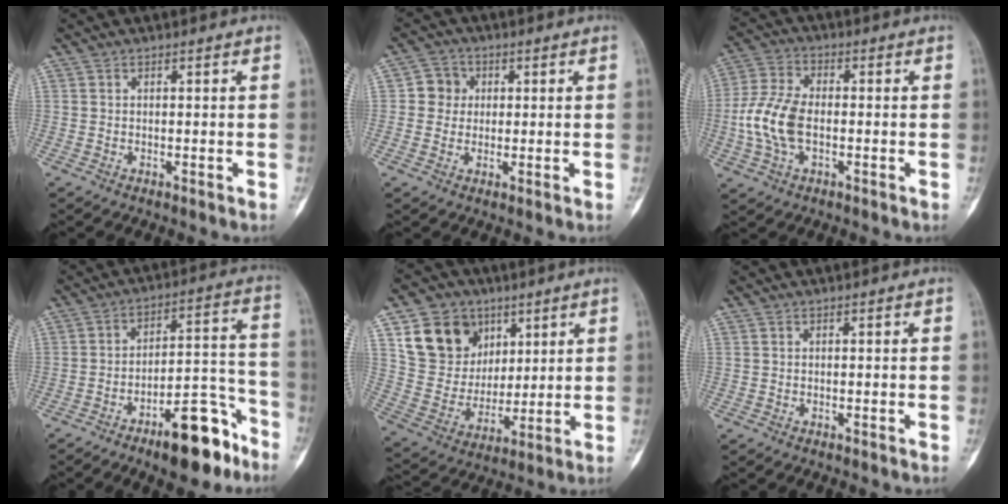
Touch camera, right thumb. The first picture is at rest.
{"total": 4.6, "force": [0.6, 4.4, 1.2], "torque": [0.009, 0.007, 0.003]}
{"total": 10.7, "force": [-1.5, 6.3, 8.5], "torque": [-0.186, 0.017, -0.034]}
{"total": 15.1, "force": [-9.6, 5.5, 10.4], "torque": [-0.121, 0.087, -0.148]}
{"total": 15.6, "force": [7.2, 12.4, 6.1], "torque": [-0.074, -0.020, 0.143]}
{"total": 0.0}